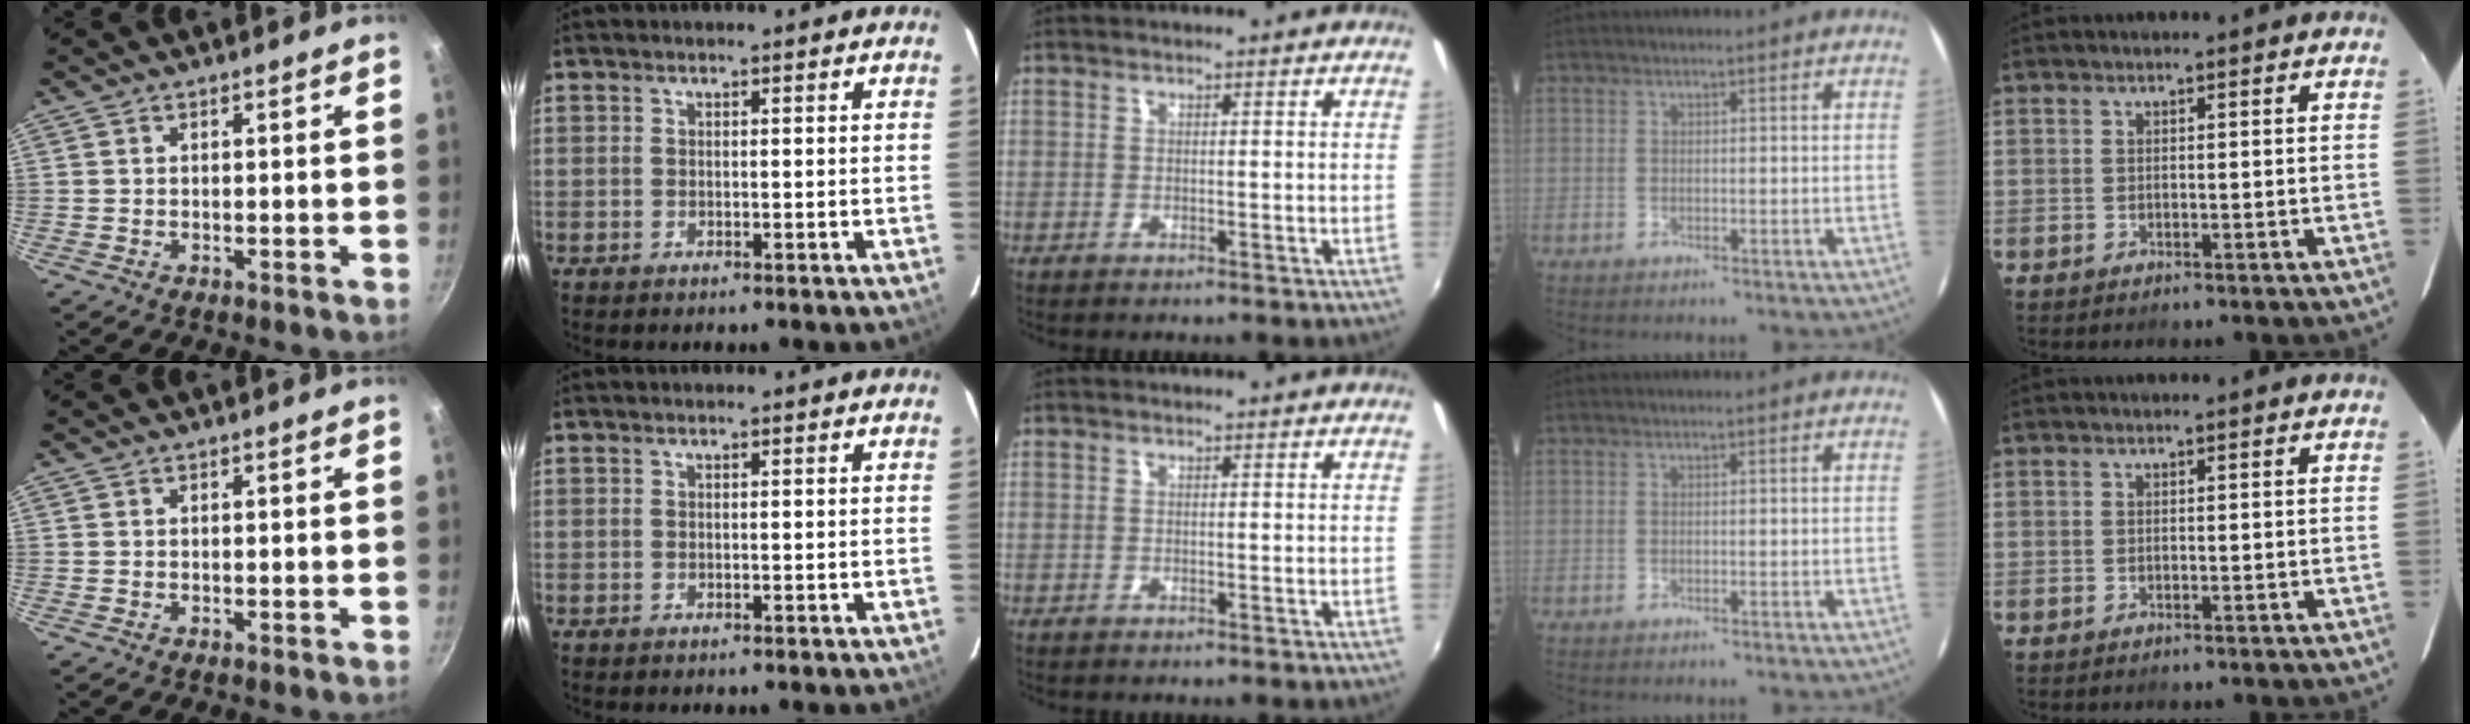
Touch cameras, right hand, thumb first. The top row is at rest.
{}